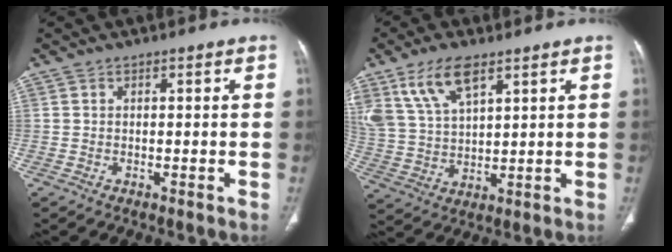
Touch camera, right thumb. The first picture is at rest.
{"total": 11.2, "force": [6.6, 5.0, 7.6], "torque": [-0.149, -0.016, 0.139]}